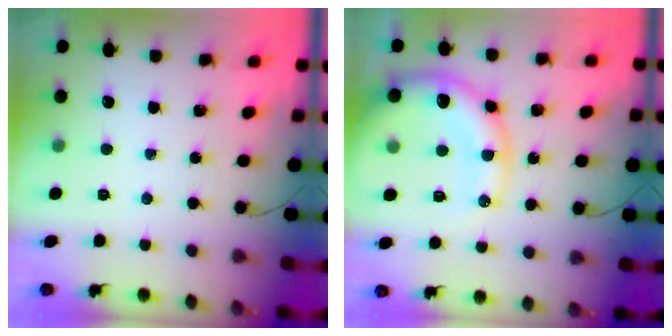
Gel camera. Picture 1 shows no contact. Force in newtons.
{"total": 17.4, "press": 17.0, "slide": 3.9}